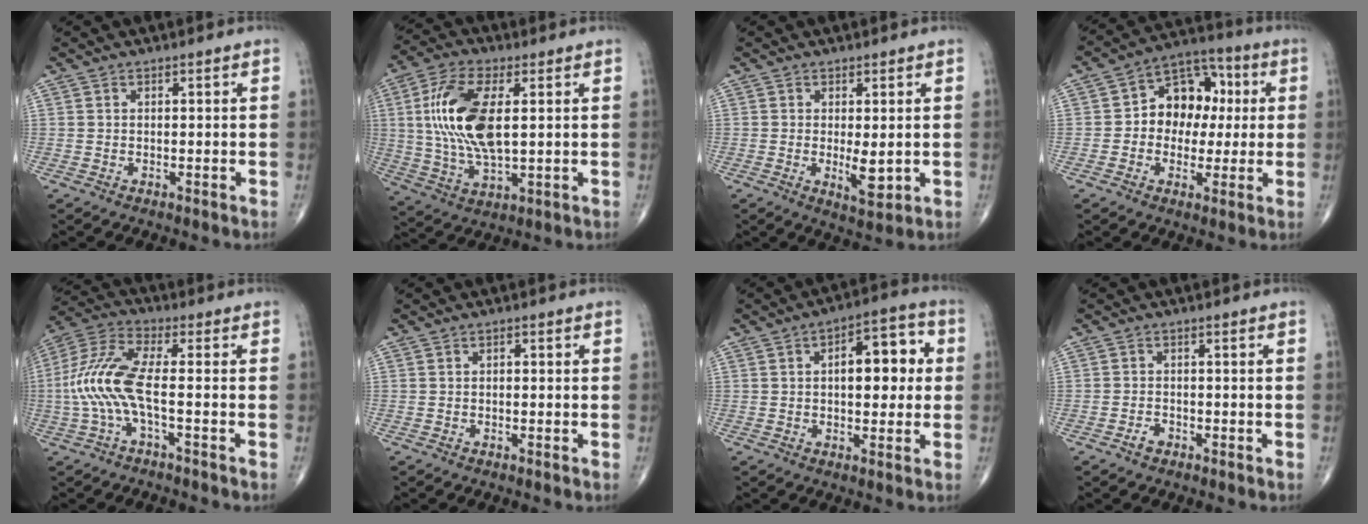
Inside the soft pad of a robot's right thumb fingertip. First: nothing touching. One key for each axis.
{"total": 15.8, "fx": 2.4, "fy": 6.9, "fz": 14.0, "tx": -0.289, "ty": -0.005, "tz": 0.047}
{"total": 4.3, "fx": -0.2, "fy": 1.5, "fz": 4.0, "tx": -0.059, "ty": -0.014, "tz": 0.004}
{"total": 12.3, "fx": 1.0, "fy": 9.2, "fz": 8.0, "tx": -0.075, "ty": 0.030, "tz": 0.005}
{"total": 11.5, "fx": -1.8, "fy": 3.2, "fz": 10.9, "tx": -0.266, "ty": 0.033, "tz": -0.041}
{"total": 0.6, "fx": 0.0, "fy": 0.3, "fz": 0.5, "tx": -0.008, "ty": 0.001, "tz": -0.002}
{"total": 11.1, "fx": 1.6, "fy": 5.5, "fz": 9.6, "tx": -0.104, "ty": 0.019, "tz": 0.017}
{"total": 1.6, "fx": -1.1, "fy": 0.9, "fz": 0.7, "tx": -0.012, "ty": 0.006, "tz": -0.020}